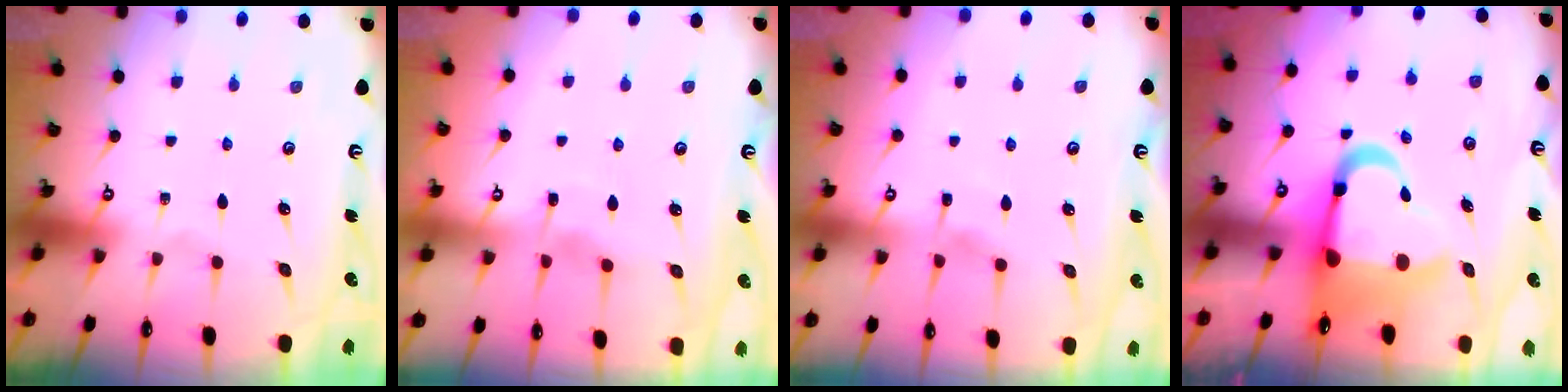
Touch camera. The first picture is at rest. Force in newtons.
{"total": 3.1, "press": 3.1, "slide": 0.4}
{"total": 3.0, "press": 3.0, "slide": 0.5}
{"total": 11.9, "press": 11.8, "slide": 1.7}